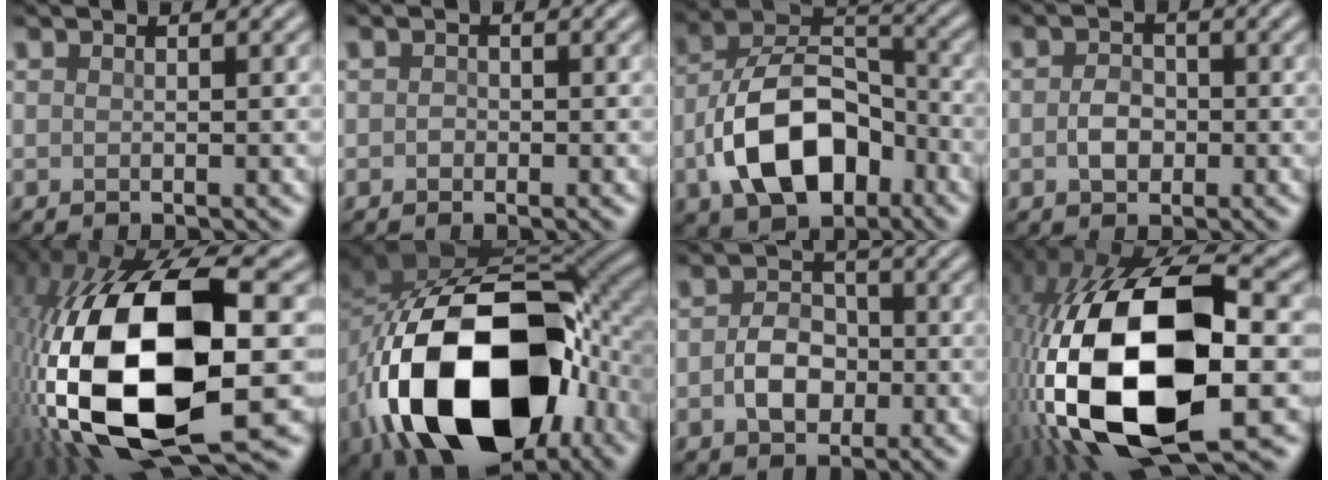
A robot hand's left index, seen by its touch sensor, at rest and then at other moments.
{"total": 0.5, "force": [-0.1, 0.5, 0.0], "torque": [-0.001, -0.001, -0.004]}
{"total": 10.5, "force": [-3.9, 6.4, 7.3], "torque": [-0.136, 0.010, -0.077]}
{"total": 2.1, "force": [-0.4, 1.7, 1.3], "torque": [-0.026, 0.002, -0.013]}
{"total": 20.4, "force": [-2.6, 9.2, 18.0], "torque": [-0.385, -0.018, -0.039]}
{"total": 19.0, "force": [-6.2, 11.8, 13.6], "torque": [-0.254, -0.035, -0.088]}
{"total": 3.4, "force": [-0.7, 2.6, 2.1], "torque": [-0.039, 0.003, -0.017]}
{"total": 19.1, "force": [-3.7, 9.4, 16.2], "torque": [-0.346, -0.014, -0.064]}